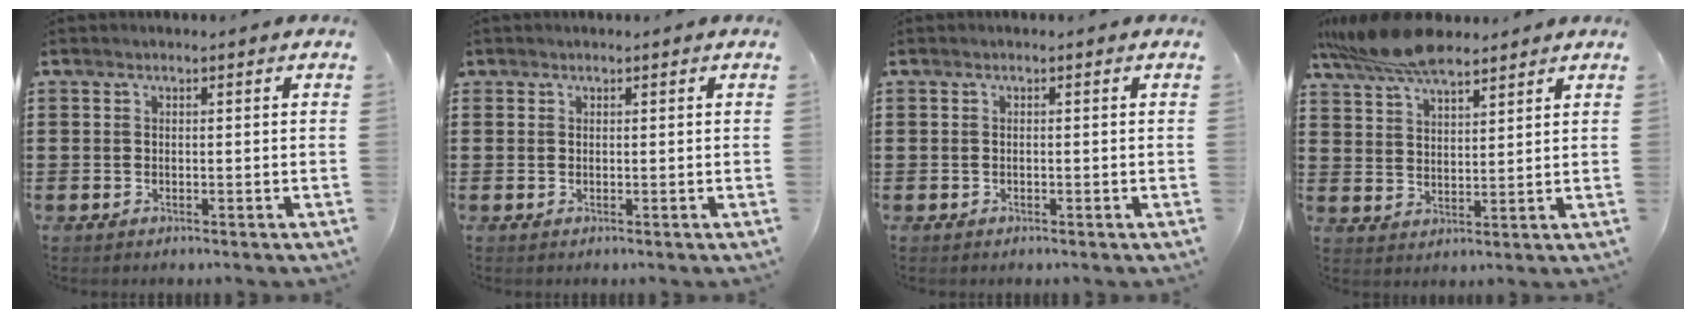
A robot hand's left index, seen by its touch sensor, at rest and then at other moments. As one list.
[{"total": 0.5, "force": [0.3, 0.4, 0.1], "torque": [-0.004, 0.003, 0.006]}, {"total": 0.0}, {"total": 8.6, "force": [7.3, 2.1, 4.0], "torque": [-0.099, -0.011, 0.137]}]